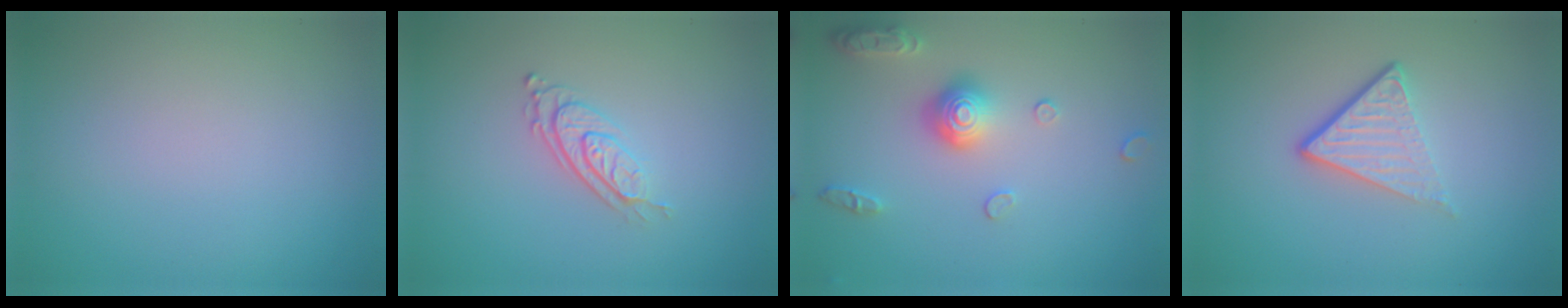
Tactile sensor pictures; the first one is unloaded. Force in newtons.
{"total": 2.8, "press": 2.0, "slide": 2.1}
{"total": 3.7, "press": 3.0, "slide": 2.1}
{"total": 3.8, "press": 2.6, "slide": 2.9}